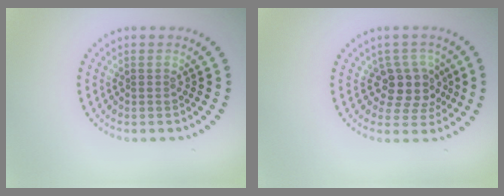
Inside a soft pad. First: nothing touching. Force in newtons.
{"total": 3.5, "press": 2.8, "slide": 2.0}